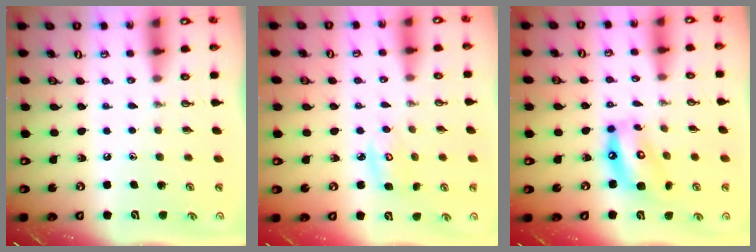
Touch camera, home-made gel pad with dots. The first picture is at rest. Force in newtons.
{"total": 5.5, "press": 5.5, "slide": 0.3}
{"total": 12.2, "press": 12.1, "slide": 1.3}